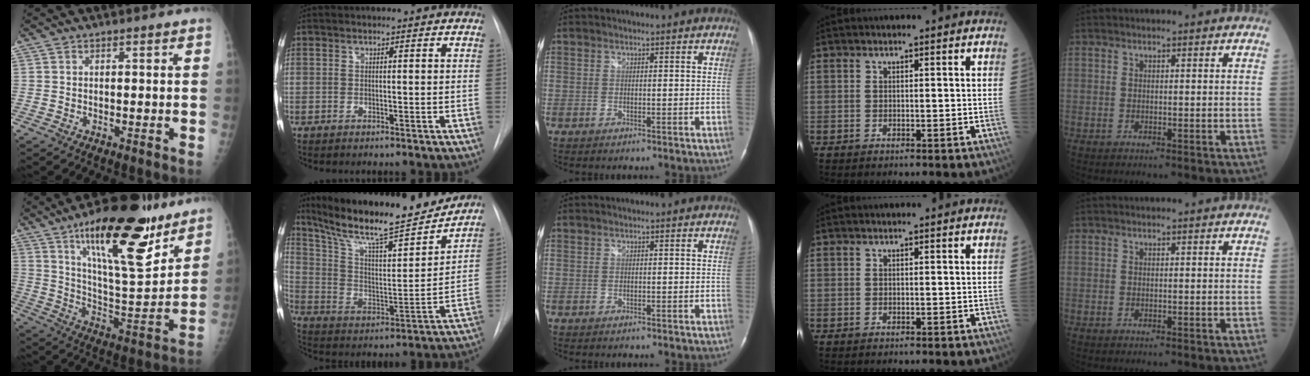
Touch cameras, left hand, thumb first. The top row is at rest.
{"thumb": {"total": 24.0, "force": [14.7, 7.3, 17.5], "torque": [-0.246, -0.072, 0.243]}, "index": {"total": 23.3, "force": [20.2, 2.6, 11.3], "torque": [-0.203, -0.021, 0.320]}}